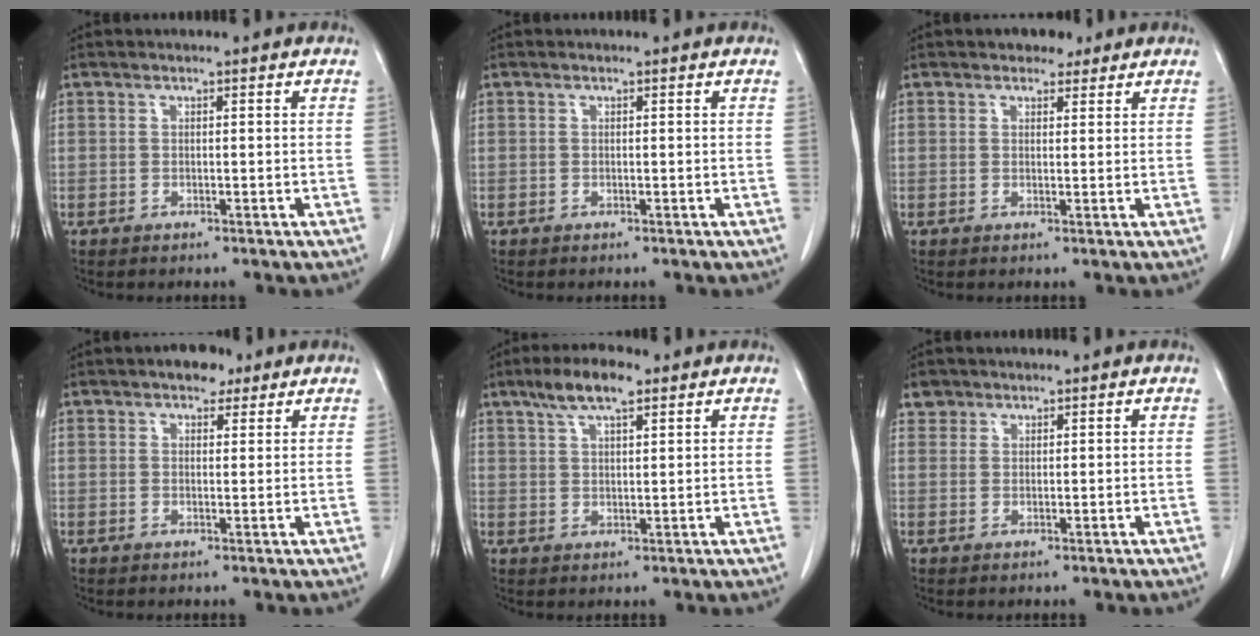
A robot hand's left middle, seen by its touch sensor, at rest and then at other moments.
{"total": 0.0}
{"total": 2.7, "force": [2.1, 1.5, 0.8], "torque": [-0.013, 0.006, 0.029]}
{"total": 3.6, "force": [2.5, 1.9, 1.7], "torque": [-0.026, 0.010, 0.038]}
{"total": 6.7, "force": [4.5, 1.7, 4.7], "torque": [-0.095, 0.014, 0.081]}
{"total": 2.1, "force": [1.5, 1.5, -0.2], "torque": [0.011, 0.007, 0.023]}